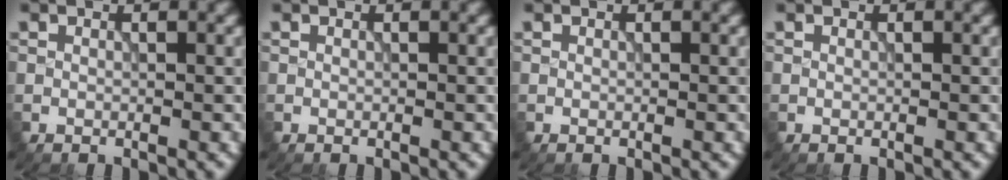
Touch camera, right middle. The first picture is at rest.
{"total": 0.0}
{"total": 0.0}
{"total": 0.0}